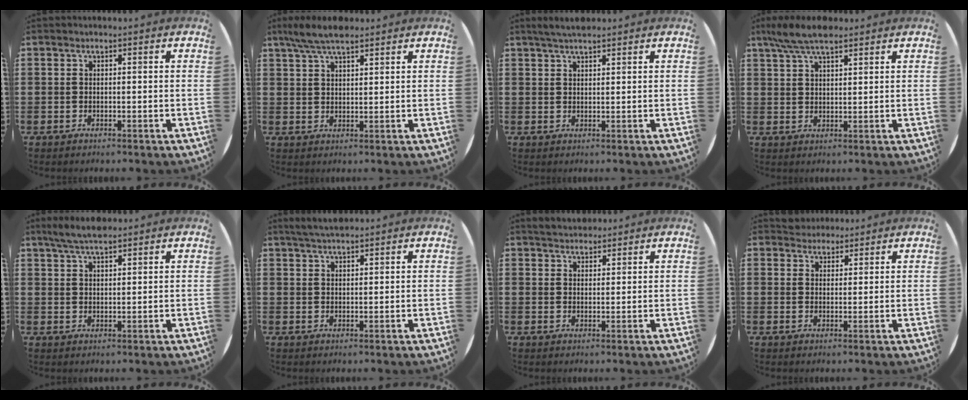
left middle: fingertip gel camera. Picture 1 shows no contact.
{"total": 5.4, "force": [4.3, 1.3, 2.9], "torque": [-0.066, -0.003, 0.079]}
{"total": 2.6, "force": [2.3, 0.4, 1.1], "torque": [-0.026, 0.002, 0.043]}
{"total": 6.0, "force": [4.7, 1.8, 3.4], "torque": [-0.077, -0.002, 0.087]}
{"total": 4.3, "force": [3.7, 0.8, 2.0], "torque": [-0.047, -0.005, 0.068]}
{"total": 2.9, "force": [2.7, 0.4, 1.1], "torque": [-0.027, -0.002, 0.050]}
{"total": 2.8, "force": [2.7, 0.7, 0.0], "torque": [-0.006, -0.002, 0.053]}
{"total": 2.6, "force": [2.5, 0.9, -0.2], "torque": [-0.002, 0.000, 0.049]}